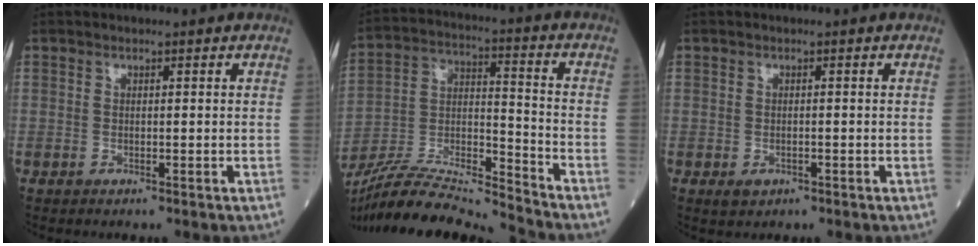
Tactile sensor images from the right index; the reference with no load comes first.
{"total": 16.9, "force": [-16.1, -1.0, 5.0], "torque": [-0.089, 0.011, -0.291]}
{"total": 1.6, "force": [-0.7, 1.0, 1.0], "torque": [-0.013, -0.001, -0.004]}